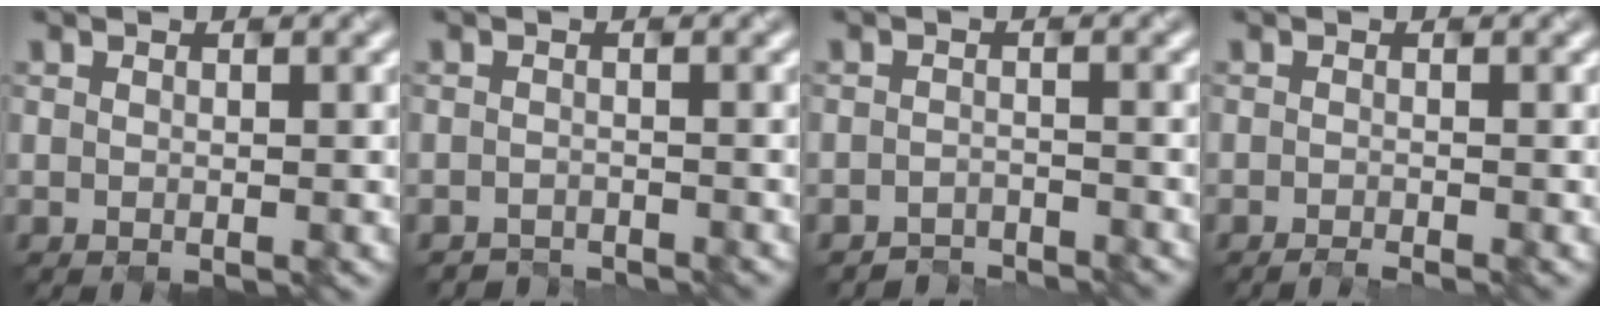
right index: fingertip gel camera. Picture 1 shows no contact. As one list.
[{"total": 1.8, "force": [-1.5, -0.2, -0.9], "torque": [0.019, -0.007, -0.032]}, {"total": 2.4, "force": [-2.2, -0.2, -0.9], "torque": [0.020, -0.003, -0.041]}, {"total": 1.2, "force": [-0.5, 0.6, 0.9], "torque": [0.004, -0.007, -0.019]}]